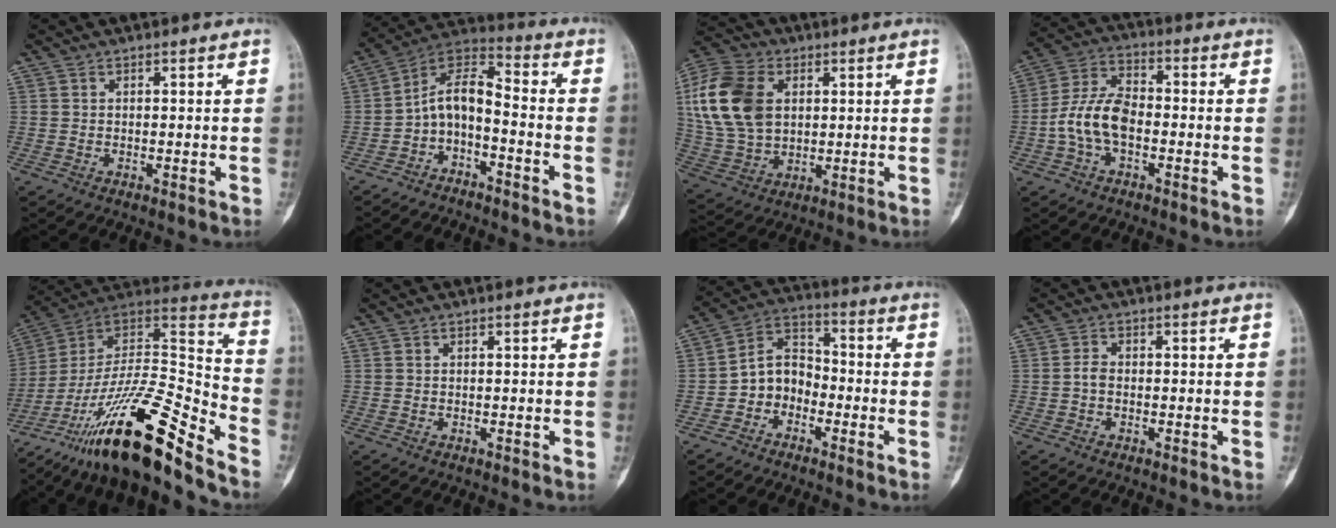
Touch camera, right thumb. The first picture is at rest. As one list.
[{"total": 9.3, "force": [-3.9, 4.6, 7.0], "torque": [-0.118, 0.081, -0.082]}, {"total": 17.5, "force": [3.9, 12.0, 12.1], "torque": [-0.238, 0.003, 0.076]}, {"total": 10.1, "force": [-2.2, 5.9, 7.9], "torque": [-0.156, 0.035, -0.051]}, {"total": 26.4, "force": [-19.2, 4.8, 17.5], "torque": [-0.295, 0.090, -0.333]}, {"total": 0.0}, {"total": 8.0, "force": [-2.9, 6.3, 3.9], "torque": [-0.042, 0.043, -0.068]}, {"total": 1.9, "force": [-0.5, 1.3, 1.3], "torque": [-0.017, 0.006, -0.014]}]